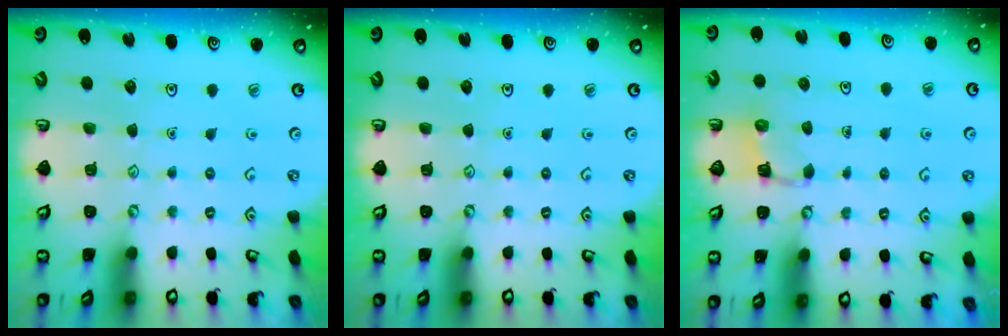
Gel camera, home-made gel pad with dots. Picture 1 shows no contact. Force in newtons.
{"total": 0.0}
{"total": 2.1, "press": 2.0, "slide": 0.5}